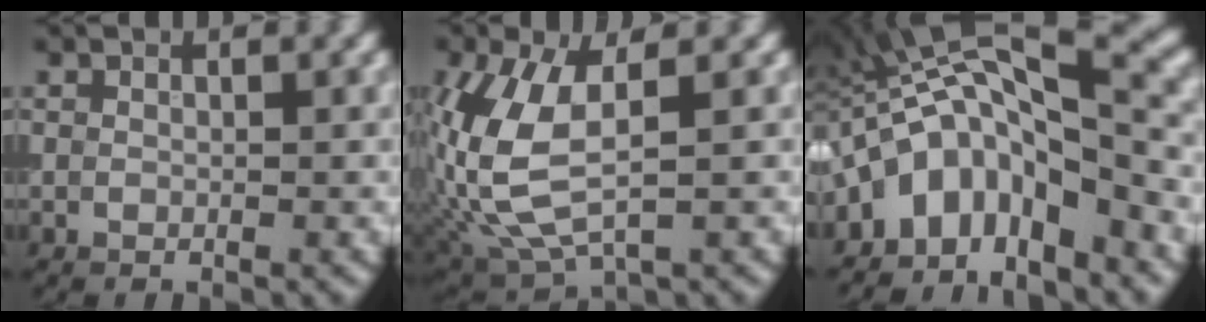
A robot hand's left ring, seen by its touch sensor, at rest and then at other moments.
{"total": 8.6, "force": [0.3, 4.4, 7.4], "torque": [-0.191, -0.008, 0.012]}
{"total": 9.8, "force": [-2.8, 4.6, 8.2], "torque": [-0.122, 0.026, -0.061]}